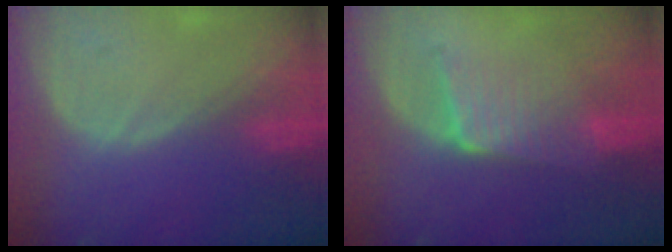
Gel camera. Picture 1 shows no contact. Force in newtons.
{"total": 6.7, "press": 5.8, "slide": 3.4}